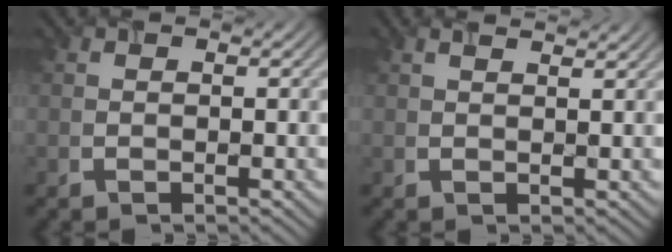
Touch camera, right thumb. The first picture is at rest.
{"total": 1.4, "force": [1.1, 0.2, 0.9], "torque": [-0.006, 0.002, 0.016]}